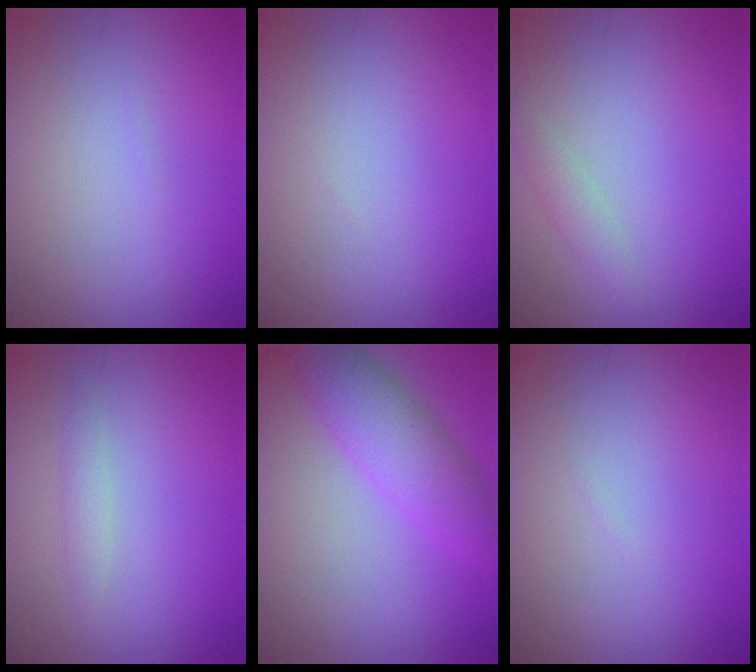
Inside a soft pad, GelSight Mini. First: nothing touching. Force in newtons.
{"total": 0.0}
{"total": 1.4, "press": 1.4, "slide": 0.0}
{"total": 1.1, "press": 1.1, "slide": 0.1}
{"total": 5.3, "press": 5.3, "slide": 0.3}
{"total": 0.0}